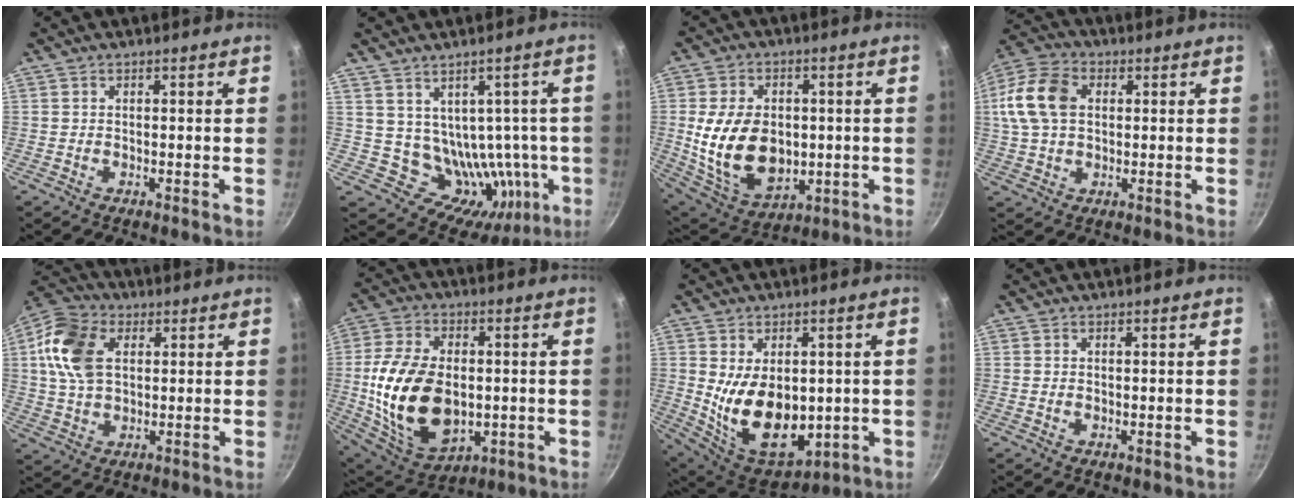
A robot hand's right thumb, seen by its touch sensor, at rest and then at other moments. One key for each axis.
{"total": 14.6, "fx": 0.7, "fy": 11.0, "fz": 9.6, "tx": -0.093, "ty": -0.014, "tz": 0.042}
{"total": 18.3, "fx": -0.8, "fy": 13.0, "fz": 12.8, "tx": -0.210, "ty": -0.006, "tz": 0.008}
{"total": 12.9, "fx": 2.3, "fy": 8.9, "fz": 9.1, "tx": -0.168, "ty": 0.015, "tz": 0.031}
{"total": 12.8, "fx": 2.6, "fy": 8.6, "fz": 9.2, "tx": -0.159, "ty": 0.009, "tz": 0.036}
{"total": 21.1, "fx": -1.4, "fy": 13.8, "fz": 16.0, "tx": -0.285, "ty": 0.000, "tz": -0.006}
{"total": 17.1, "fx": -0.2, "fy": 11.2, "fz": 13.0, "tx": -0.185, "ty": -0.029, "tz": 0.028}
{"total": 0.7, "fx": 0.2, "fy": 0.4, "fz": 0.5, "tx": -0.007, "ty": -0.003, "tz": 0.000}